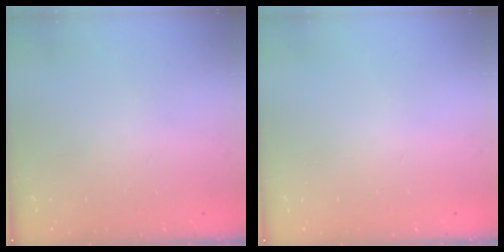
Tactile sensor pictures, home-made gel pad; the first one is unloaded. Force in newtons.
{"total": 0.0}